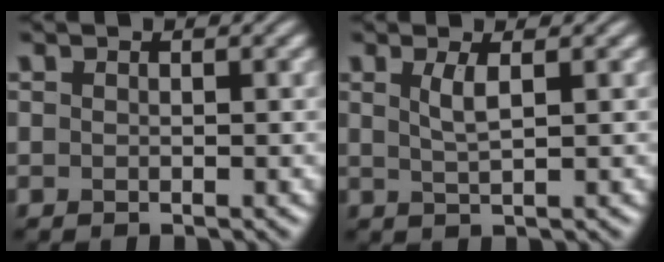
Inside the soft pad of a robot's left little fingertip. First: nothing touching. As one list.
[{"total": 2.0, "force": [0.7, 0.5, 1.8], "torque": [-0.036, -0.001, 0.013]}]